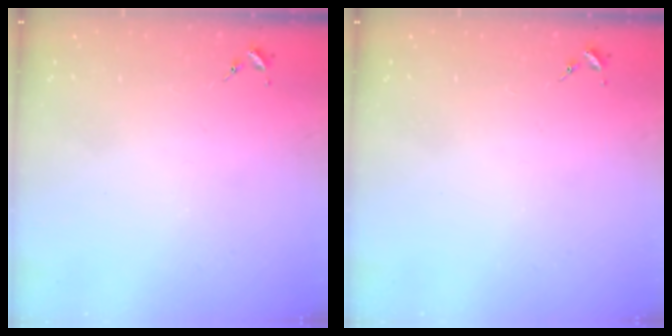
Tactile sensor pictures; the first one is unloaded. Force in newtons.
{"total": 0.0}